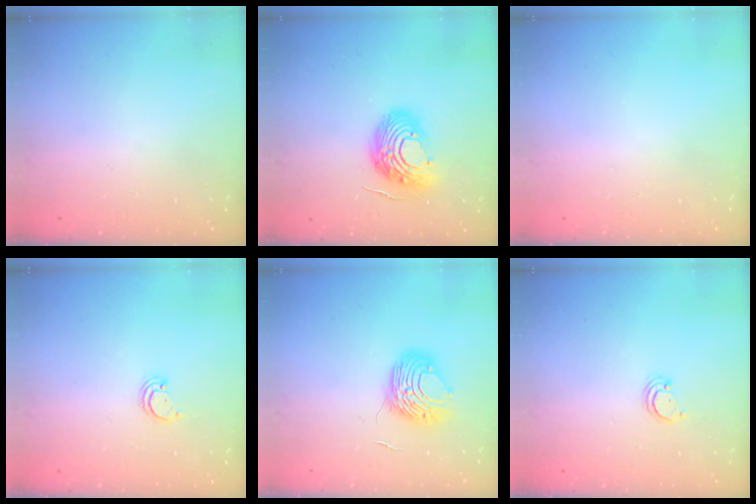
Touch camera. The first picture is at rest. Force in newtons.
{"total": 13.7, "press": 13.7, "slide": 1.6}
{"total": 0.0}
{"total": 2.2, "press": 2.2, "slide": 0.2}
{"total": 8.7, "press": 8.7, "slide": 0.4}
{"total": 2.4, "press": 2.4, "slide": 0.2}